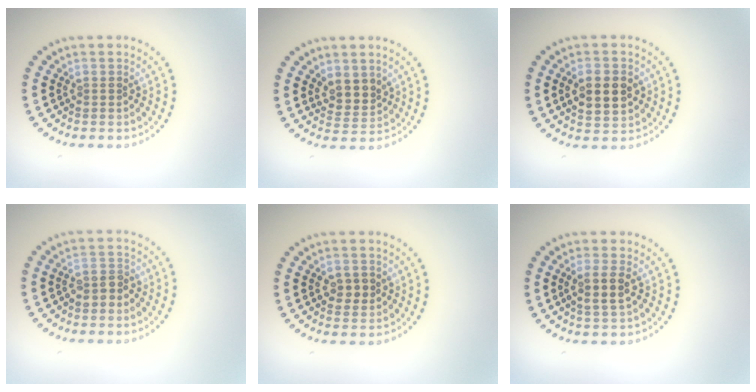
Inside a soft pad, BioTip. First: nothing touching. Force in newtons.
{"total": 2.5, "press": 2.2, "slide": 1.1}
{"total": 4.2, "press": 4.2, "slide": 0.0}
{"total": 1.8, "press": 1.6, "slide": 0.9}
{"total": 1.8, "press": 1.8, "slide": 0.1}
{"total": 2.4, "press": 2.1, "slide": 1.0}